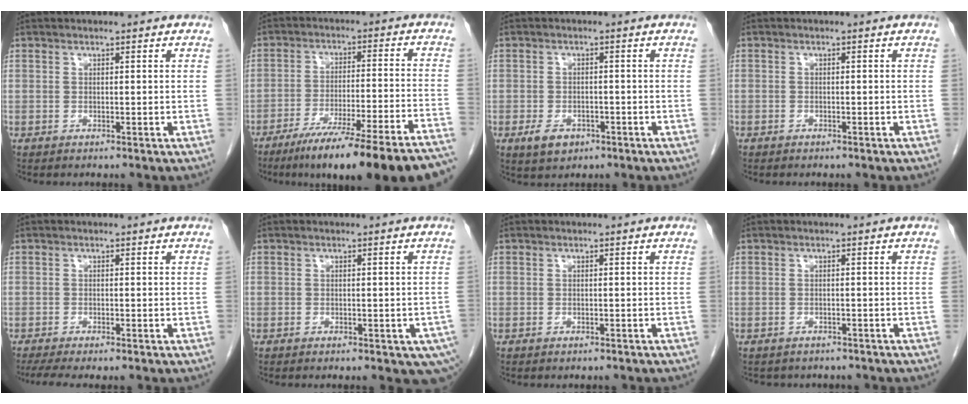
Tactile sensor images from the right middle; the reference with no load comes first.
{"total": 21.2, "force": [-17.3, 0.6, 12.2], "torque": [-0.130, -0.015, -0.260]}
{"total": 3.8, "force": [-2.1, 2.4, 2.1], "torque": [-0.037, -0.001, -0.024]}
{"total": 0.7, "force": [-0.5, 0.4, 0.1], "torque": [-0.006, 0.003, -0.010]}
{"total": 5.2, "force": [-4.1, 0.8, 3.0], "torque": [-0.045, -0.012, -0.065]}
{"total": 6.3, "force": [-3.7, 2.4, 4.5], "torque": [-0.037, -0.007, -0.051]}
{"total": 1.6, "force": [-1.5, 0.5, 0.5], "torque": [-0.013, -0.003, -0.018]}
{"total": 4.8, "force": [-4.2, 2.1, 1.0], "torque": [-0.016, 0.005, -0.045]}